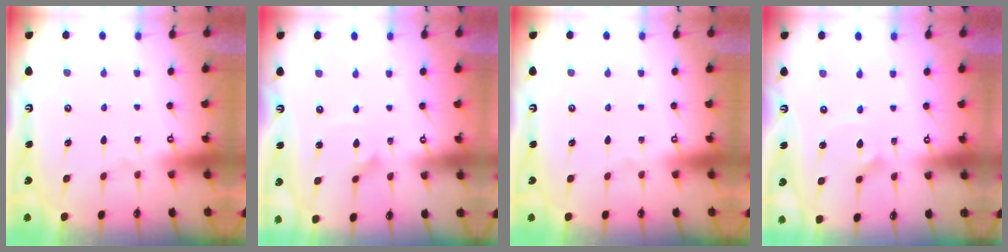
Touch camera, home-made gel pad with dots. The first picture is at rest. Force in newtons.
{"total": 1.5, "press": 1.5, "slide": 0.0}
{"total": 0.0}
{"total": 2.2, "press": 2.2, "slide": 0.1}